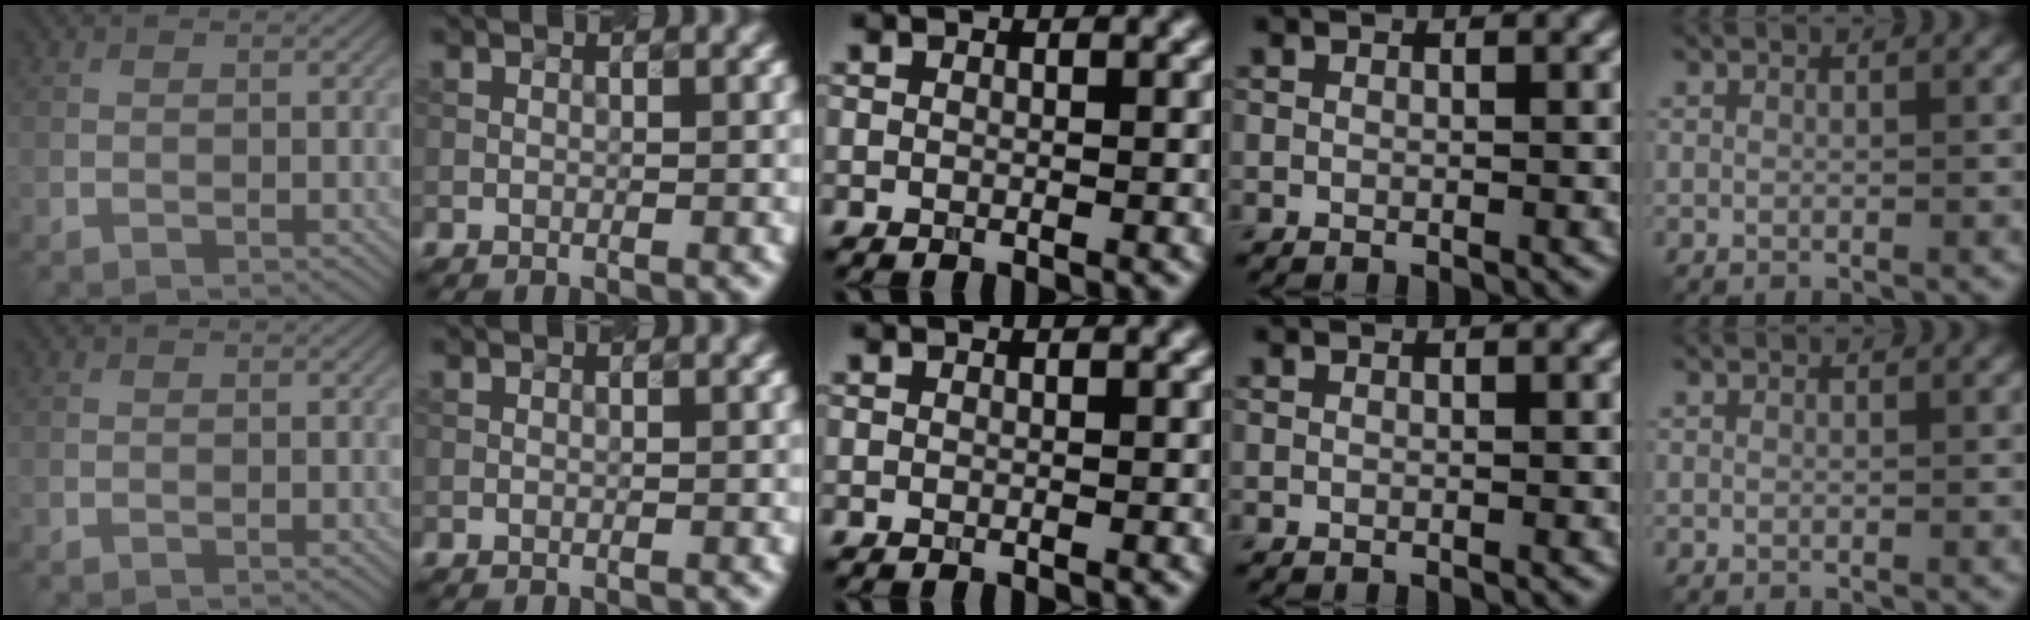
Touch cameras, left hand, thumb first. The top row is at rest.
{}